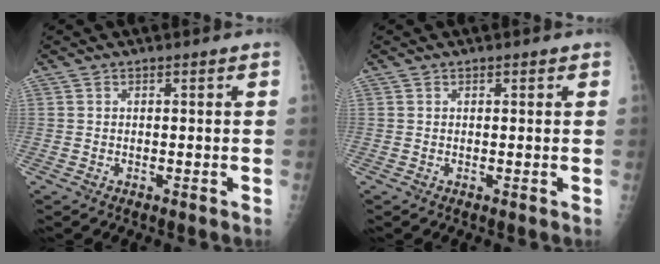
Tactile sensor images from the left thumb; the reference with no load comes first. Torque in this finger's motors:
{"motor_torque": [-0.28, -0.07, 0.03, 0.05, -0.01]}